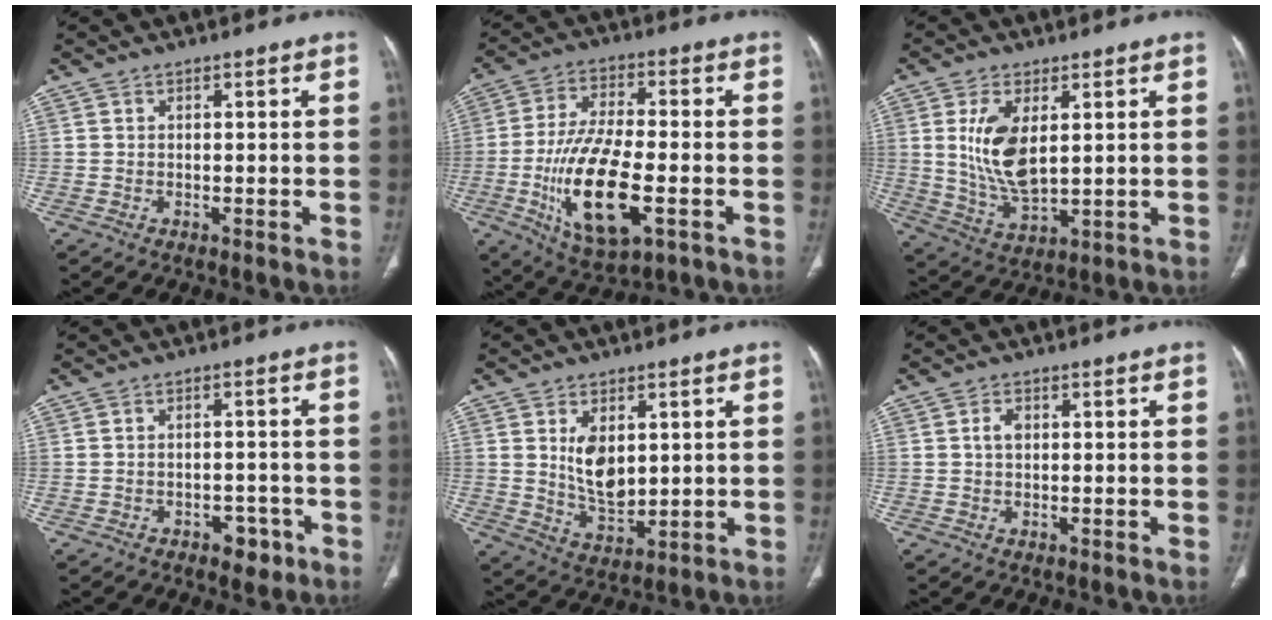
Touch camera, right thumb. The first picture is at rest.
{"total": 17.2, "force": [-4.8, 6.8, 15.0], "torque": [-0.289, 0.004, -0.077]}
{"total": 11.0, "force": [2.5, 5.3, 9.3], "torque": [-0.183, -0.022, 0.059]}
{"total": 4.1, "force": [-2.3, 2.6, 2.1], "torque": [-0.012, 0.017, -0.027]}
{"total": 8.6, "force": [2.0, 5.0, 6.6], "torque": [-0.097, -0.022, 0.051]}
{"total": 1.9, "force": [0.3, 1.2, 1.4], "torque": [-0.025, 0.005, 0.004]}